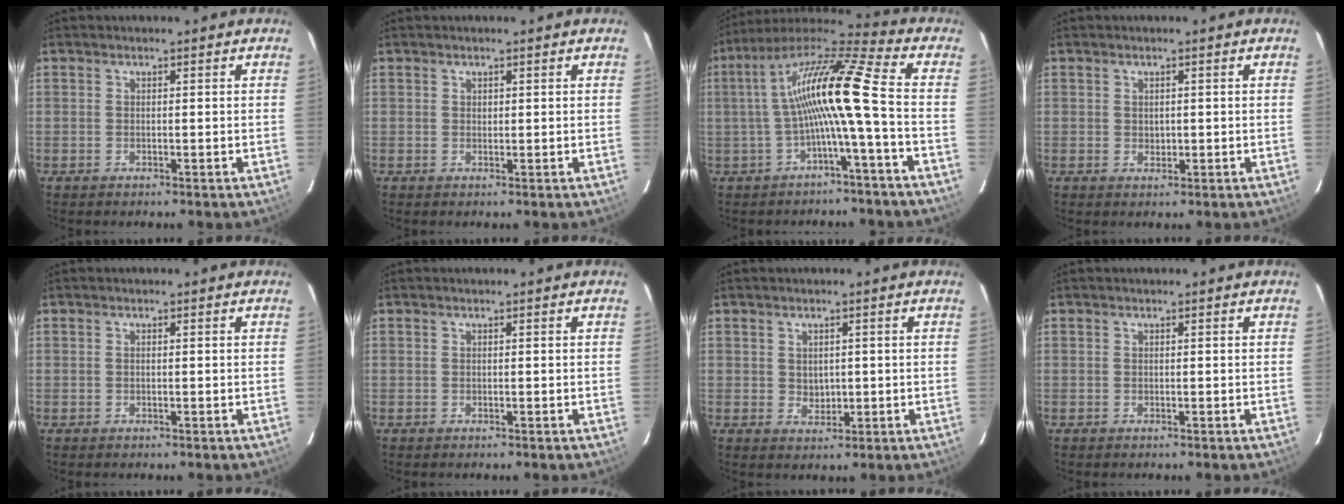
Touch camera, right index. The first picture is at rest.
{"total": 0.5, "force": [0.3, 0.4, 0.1], "torque": [-0.001, 0.002, 0.006]}
{"total": 14.3, "force": [-1.9, -0.1, 14.2], "torque": [-0.266, 0.016, -0.037]}
{"total": 1.3, "force": [0.2, 1.2, 0.5], "torque": [-0.004, 0.000, 0.006]}
{"total": 0.0}
{"total": 0.0}
{"total": 2.5, "force": [0.3, 2.2, 1.2], "torque": [-0.016, 0.000, 0.012]}
{"total": 0.0}